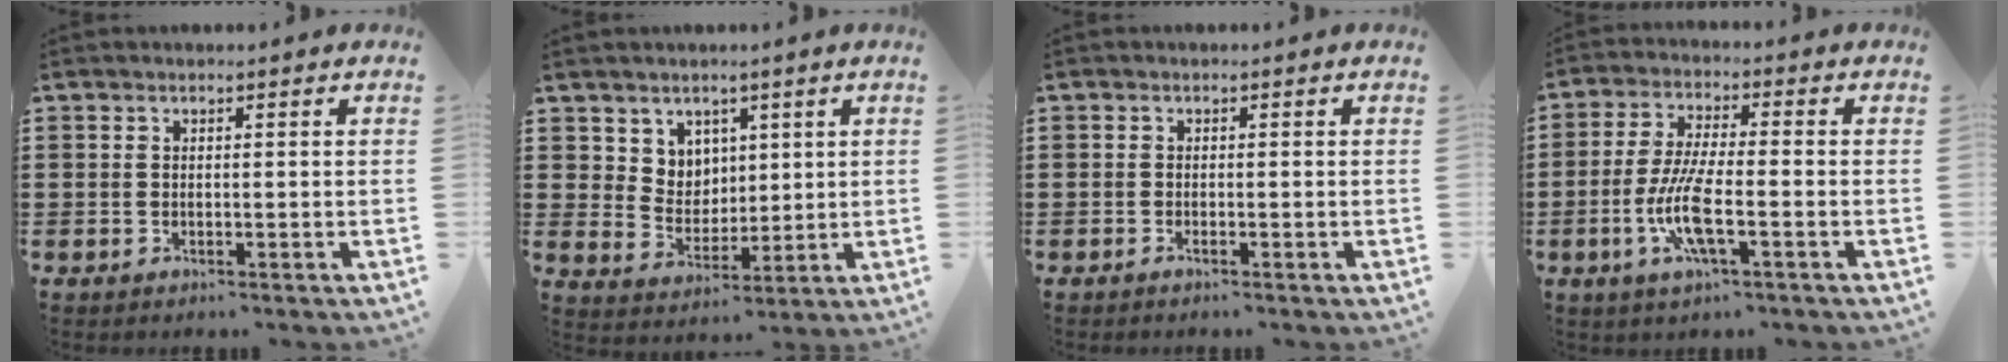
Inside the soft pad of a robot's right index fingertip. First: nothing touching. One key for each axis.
{"total": 6.5, "fx": 4.0, "fy": 5.1, "fz": 0.0, "tx": -0.038, "ty": -0.009, "tz": 0.080}
{"total": 0.6, "fx": -0.5, "fy": -0.1, "fz": 0.3, "tx": -0.006, "ty": -0.003, "tz": -0.011}
{"total": 8.4, "fx": -2.7, "fy": 1.9, "fz": 7.7, "tx": -0.167, "ty": -0.014, "tz": -0.055}